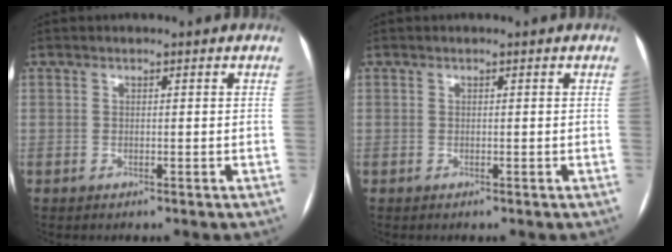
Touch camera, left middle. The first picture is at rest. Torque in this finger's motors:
{"motor_torque": [0.20, -0.26, 0.04, 0.02]}